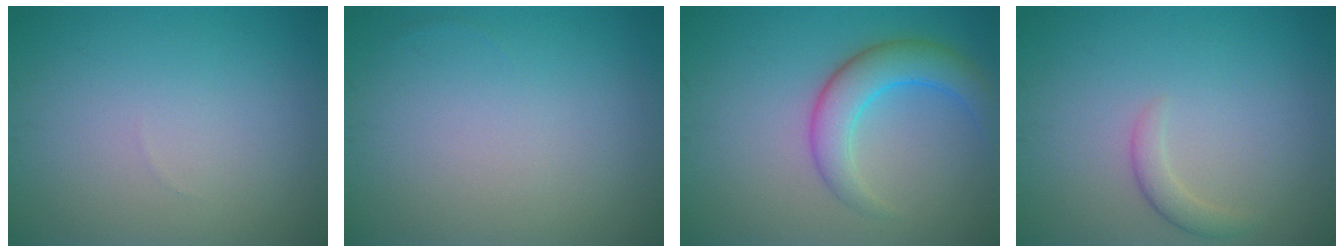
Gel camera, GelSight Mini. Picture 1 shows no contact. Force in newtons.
{"total": 0.0}
{"total": 4.6, "press": 4.6, "slide": 0.2}
{"total": 1.5, "press": 1.5, "slide": 0.1}